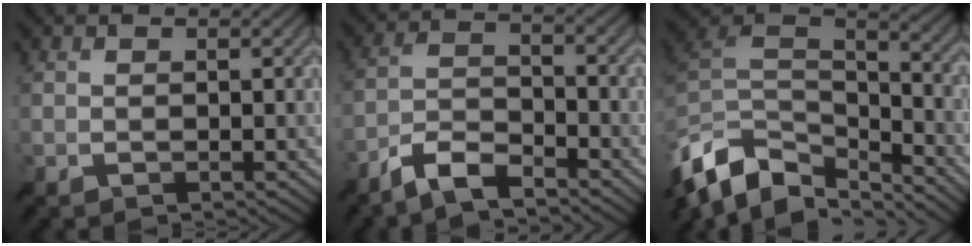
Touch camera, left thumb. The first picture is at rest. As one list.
[{"total": 6.0, "force": [-4.9, 1.5, 3.1], "torque": [-0.061, -0.002, -0.104]}, {"total": 13.9, "force": [-8.9, 7.2, 8.0], "torque": [-0.217, -0.014, -0.150]}]